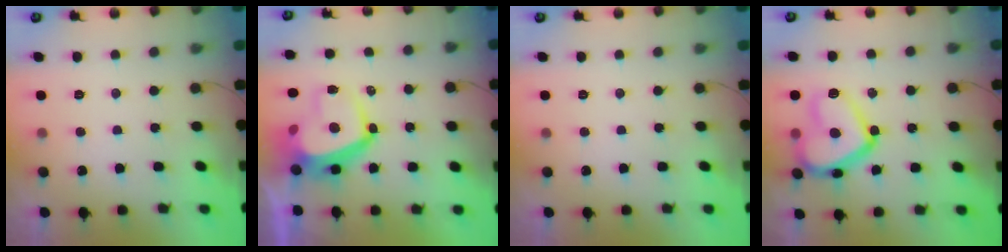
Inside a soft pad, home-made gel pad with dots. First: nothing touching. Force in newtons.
{"total": 11.4, "press": 11.4, "slide": 1.3}
{"total": 0.0}
{"total": 18.3, "press": 18.2, "slide": 1.5}